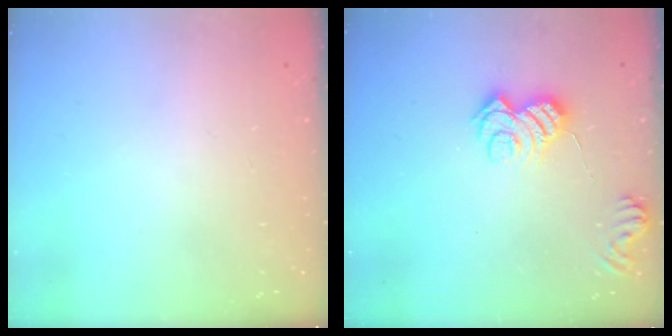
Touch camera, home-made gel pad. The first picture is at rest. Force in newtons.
{"total": 9.6, "press": 9.6, "slide": 0.4}